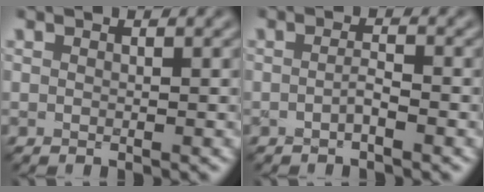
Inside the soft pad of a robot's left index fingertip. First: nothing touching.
{"total": 1.2, "force": [-0.6, 0.1, 1.0], "torque": [-0.020, 0.003, -0.011]}